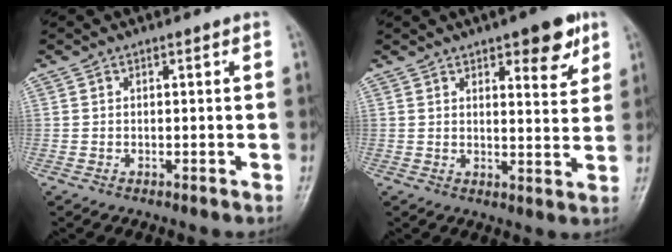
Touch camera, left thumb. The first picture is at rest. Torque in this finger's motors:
{"motor_torque": [0.22, 0.25, -0.05, -0.22, 0.05]}